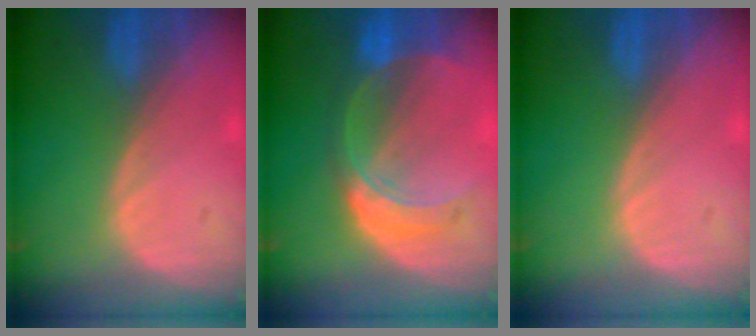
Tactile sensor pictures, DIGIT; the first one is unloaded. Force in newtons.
{"total": 7.5, "press": 6.6, "slide": 3.7}
{"total": 0.0}